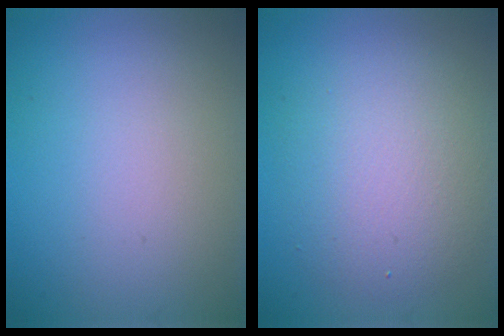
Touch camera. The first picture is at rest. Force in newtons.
{"total": 3.7, "press": 3.7, "slide": 0.4}